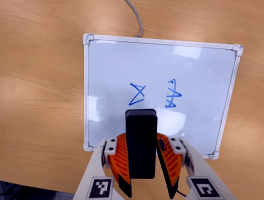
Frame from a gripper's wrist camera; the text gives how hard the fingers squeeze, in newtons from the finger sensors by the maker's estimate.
{"total": 8.2, "left": 7.6, "right": 8.8}